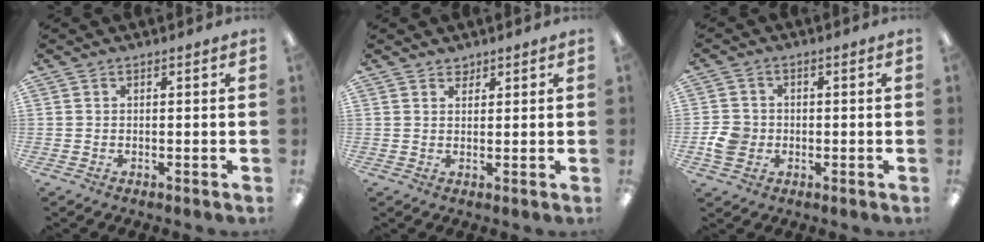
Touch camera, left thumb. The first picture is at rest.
{"total": 1.8, "force": [1.6, 0.7, 0.1], "torque": [0.006, -0.006, 0.030]}
{"total": 5.5, "force": [-1.2, 4.7, 2.4], "torque": [-0.045, 0.005, -0.023]}